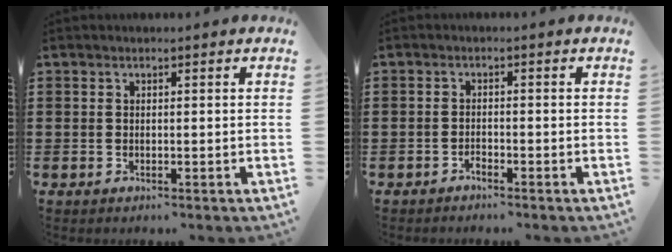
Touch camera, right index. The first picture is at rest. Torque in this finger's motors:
{"motor_torque": [2.14, 0.00, -0.13, -0.07]}